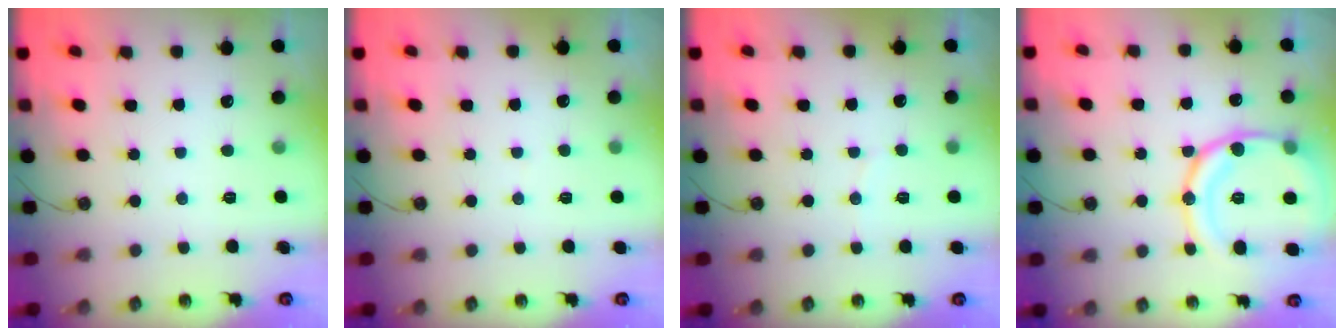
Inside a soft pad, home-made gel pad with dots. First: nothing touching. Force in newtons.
{"total": 3.1, "press": 3.1, "slide": 0.4}
{"total": 2.0, "press": 1.8, "slide": 1.0}
{"total": 17.8, "press": 17.8, "slide": 1.5}